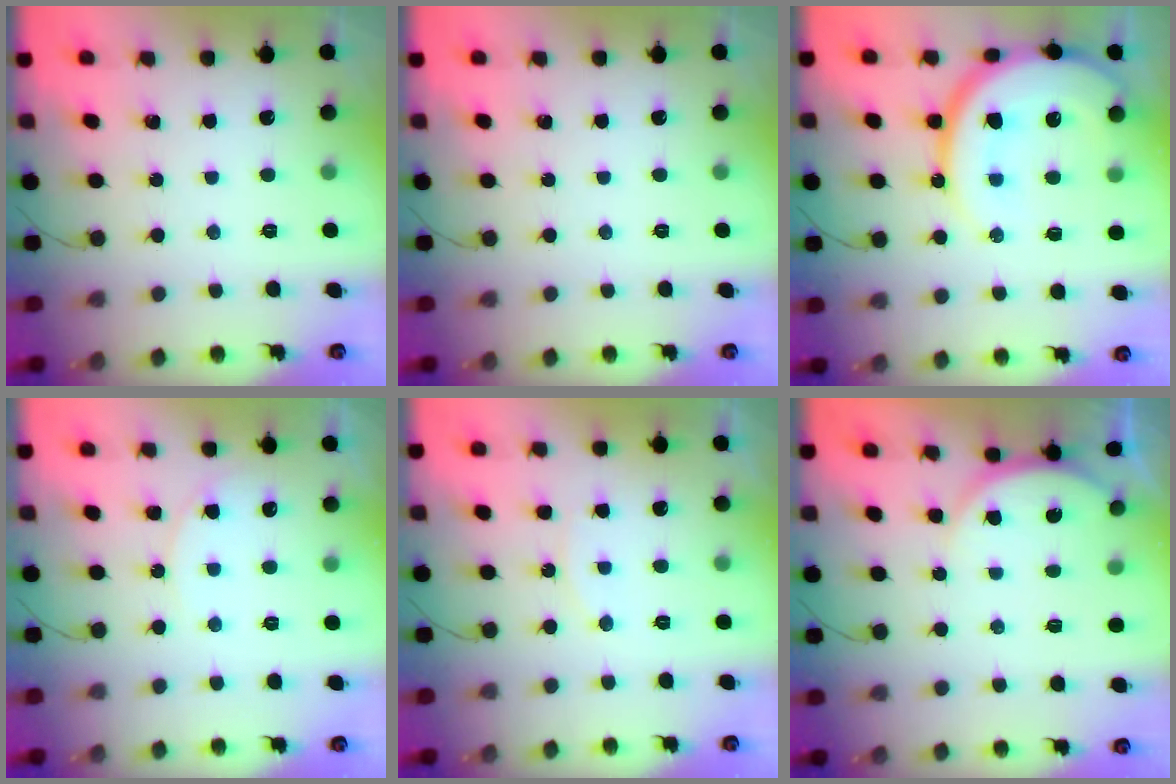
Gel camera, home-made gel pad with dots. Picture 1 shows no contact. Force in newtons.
{"total": 0.0}
{"total": 17.9, "press": 17.9, "slide": 1.3}
{"total": 5.2, "press": 5.1, "slide": 0.5}
{"total": 5.7, "press": 5.7, "slide": 0.5}
{"total": 5.0, "press": 5.0, "slide": 0.6}